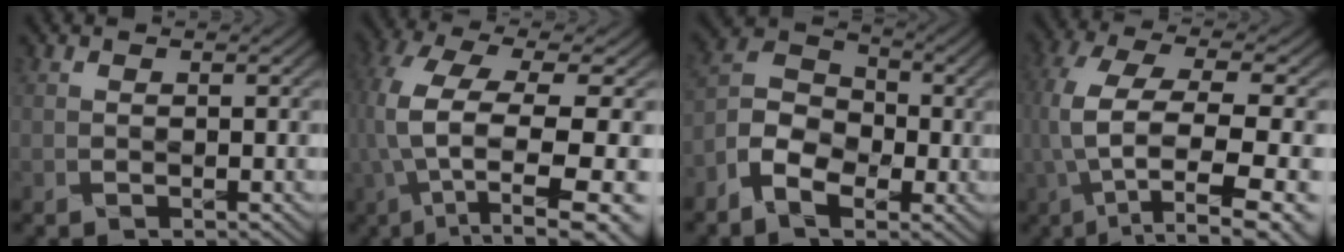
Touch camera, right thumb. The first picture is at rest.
{"total": 12.9, "force": [0.2, 5.4, 11.7], "torque": [-0.256, -0.014, 0.023]}
{"total": 7.1, "force": [-4.0, 4.5, 3.7], "torque": [-0.074, -0.001, -0.089]}
{"total": 11.7, "force": [-0.7, 5.0, 10.5], "torque": [-0.216, -0.019, 0.000]}